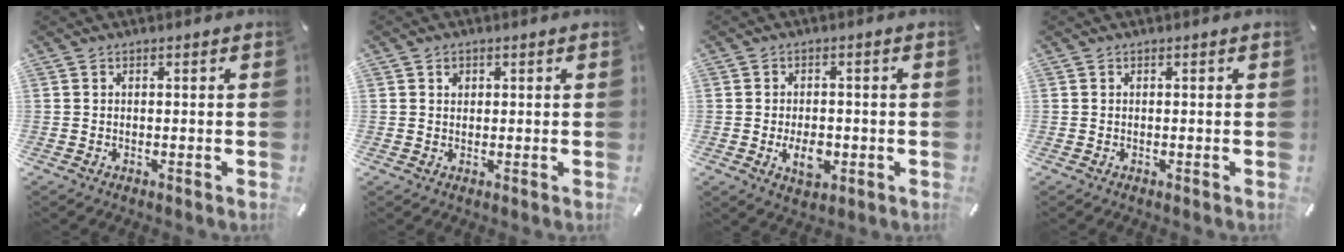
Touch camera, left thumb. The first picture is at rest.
{"total": 1.4, "force": [0.4, 1.3, 0.4], "torque": [0.006, -0.002, 0.003]}
{"total": 6.1, "force": [-1.6, 3.9, 4.4], "torque": [-0.082, 0.001, -0.030]}
{"total": 0.0}